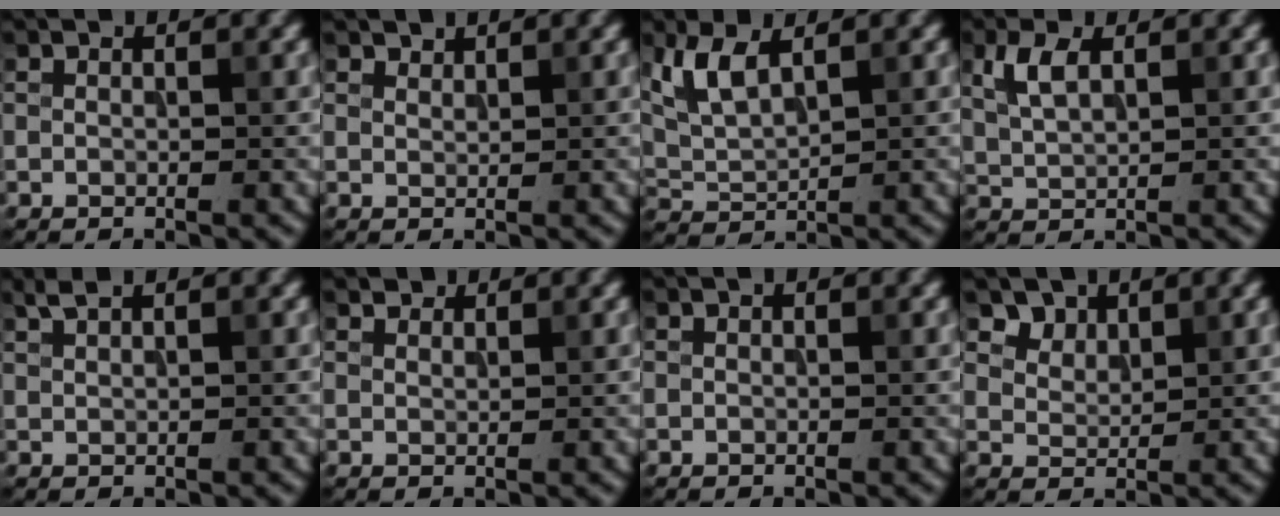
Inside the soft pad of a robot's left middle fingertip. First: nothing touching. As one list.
[{"total": 1.1, "force": [1.1, 0.2, 0.1], "torque": [-0.002, -0.001, 0.020]}, {"total": 4.5, "force": [2.2, 1.8, 3.4], "torque": [-0.088, 0.004, 0.050]}, {"total": 2.9, "force": [1.3, 1.3, 2.2], "torque": [-0.051, 0.005, 0.029]}, {"total": 1.4, "force": [1.1, 0.3, 0.8], "torque": [-0.015, 0.002, 0.023]}, {"total": 1.3, "force": [1.2, 0.4, 0.2], "torque": [-0.006, 0.000, 0.019]}, {"total": 0.0}, {"total": 3.0, "force": [2.3, 1.8, 0.9], "torque": [-0.030, -0.022, 0.062]}]